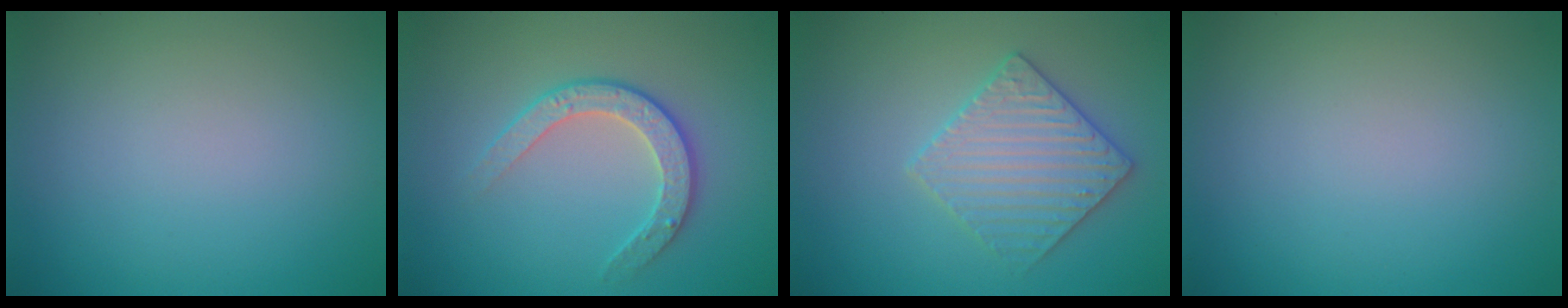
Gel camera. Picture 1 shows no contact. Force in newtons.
{"total": 3.0, "press": 2.8, "slide": 1.0}
{"total": 3.5, "press": 3.5, "slide": 0.4}
{"total": 0.0}